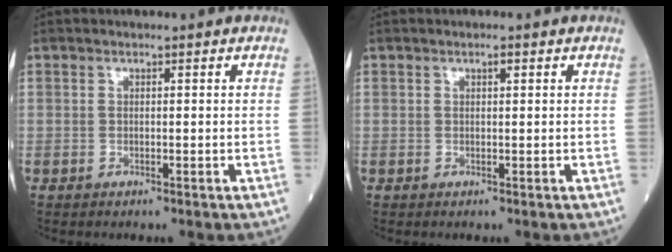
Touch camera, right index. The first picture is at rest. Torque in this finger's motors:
{"motor_torque": [-0.02, 0.01, -0.03, 0.01]}